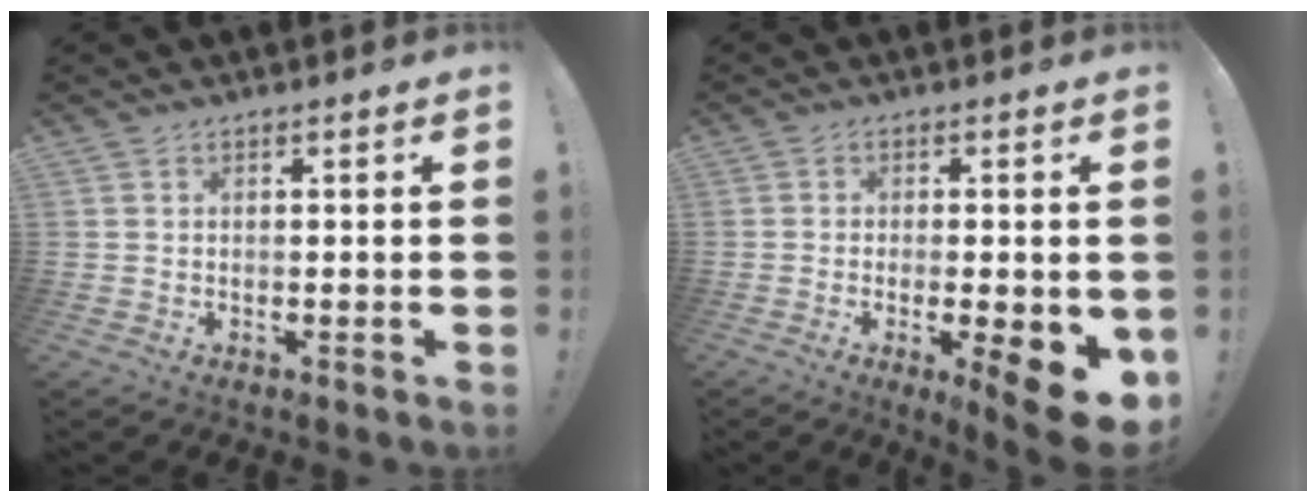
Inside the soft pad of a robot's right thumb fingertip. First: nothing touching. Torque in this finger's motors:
{"motor_torque": [0.39, 0.44, 0.69, 0.20, 0.07]}